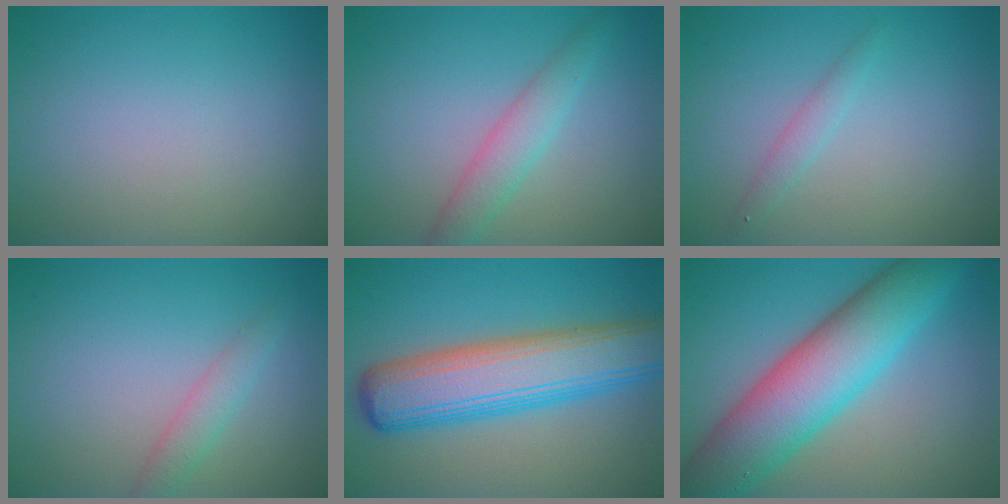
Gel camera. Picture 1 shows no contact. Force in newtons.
{"total": 2.9, "press": 2.9, "slide": 0.1}
{"total": 1.3, "press": 1.3, "slide": 0.0}
{"total": 1.9, "press": 1.9, "slide": 0.1}
{"total": 9.3, "press": 9.3, "slide": 0.3}
{"total": 10.5, "press": 10.5, "slide": 0.0}